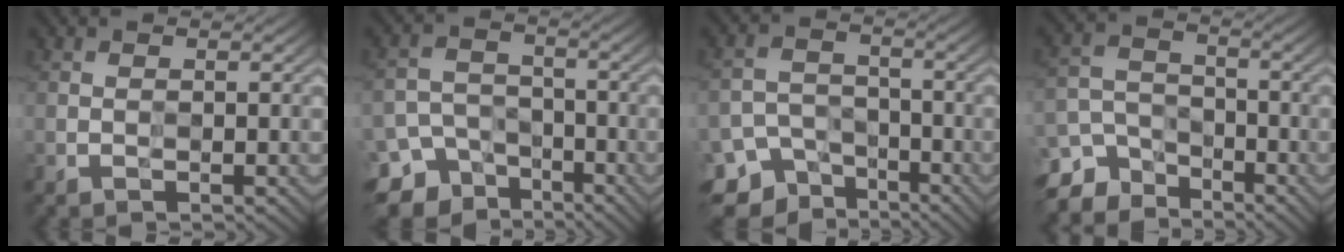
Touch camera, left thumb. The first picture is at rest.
{"total": 8.6, "force": [-5.7, 5.9, 2.6], "torque": [-0.058, -0.018, -0.096]}
{"total": 7.8, "force": [-5.4, 5.1, 2.6], "torque": [-0.053, -0.015, -0.094]}
{"total": 8.1, "force": [-6.2, 4.8, 2.4], "torque": [-0.051, -0.008, -0.117]}